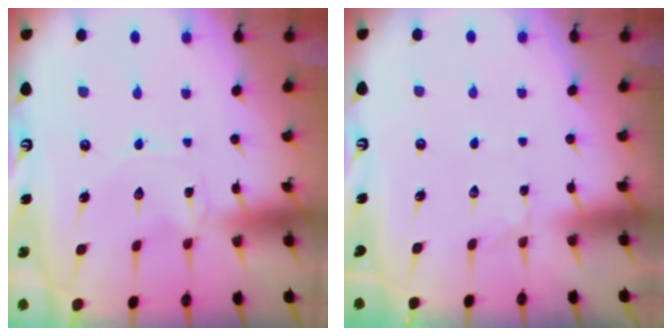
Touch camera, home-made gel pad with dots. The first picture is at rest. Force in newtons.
{"total": 1.8, "press": 1.8, "slide": 0.4}